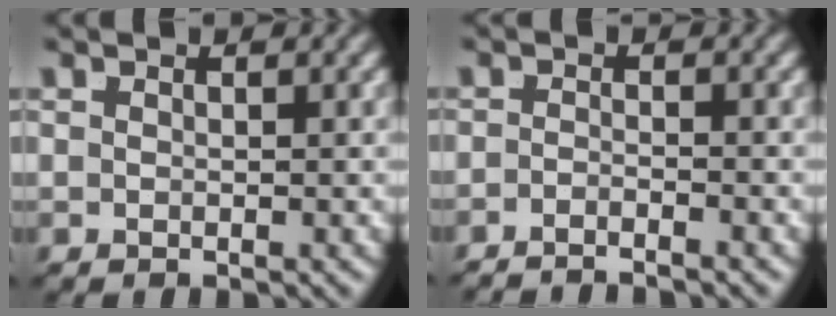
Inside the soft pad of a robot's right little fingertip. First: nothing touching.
{"total": 2.7, "force": [-2.7, -0.3, 0.2], "torque": [0.000, -0.011, -0.042]}